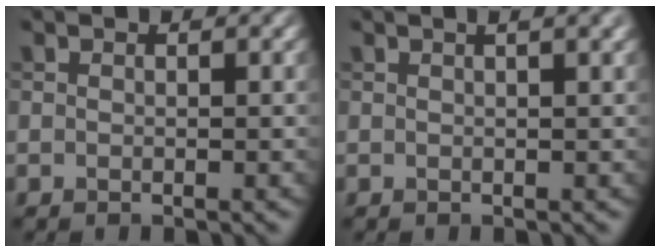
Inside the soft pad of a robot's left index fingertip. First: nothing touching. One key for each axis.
{"total": 3.7, "fx": 1.8, "fy": 1.5, "fz": 2.9, "tx": -0.012, "ty": 0.012, "tz": 0.004}